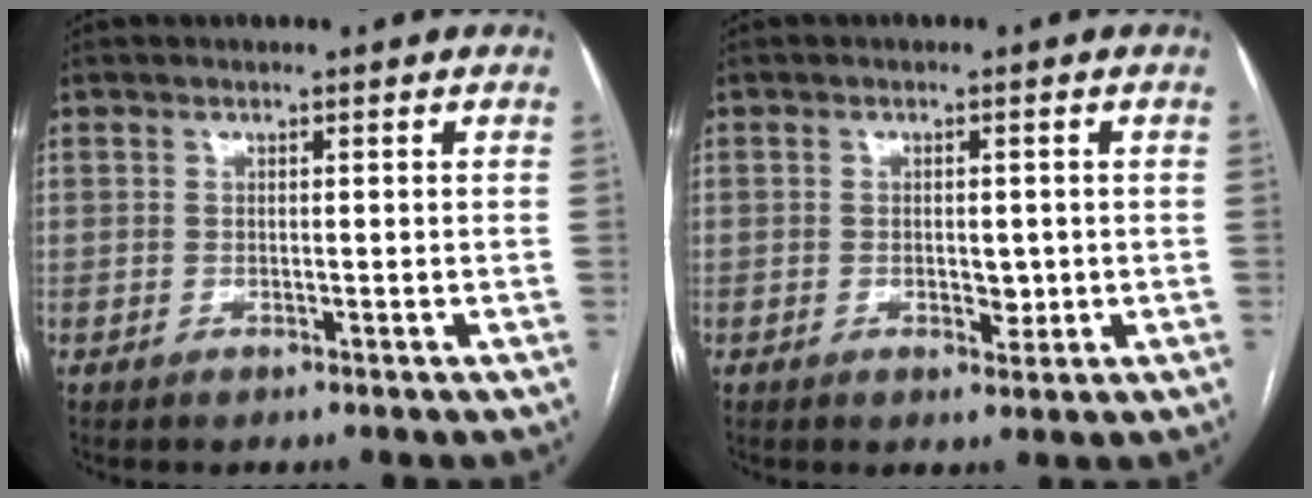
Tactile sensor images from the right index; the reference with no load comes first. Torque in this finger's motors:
{"motor_torque": [0.00, 0.03, -0.01, 0.00]}